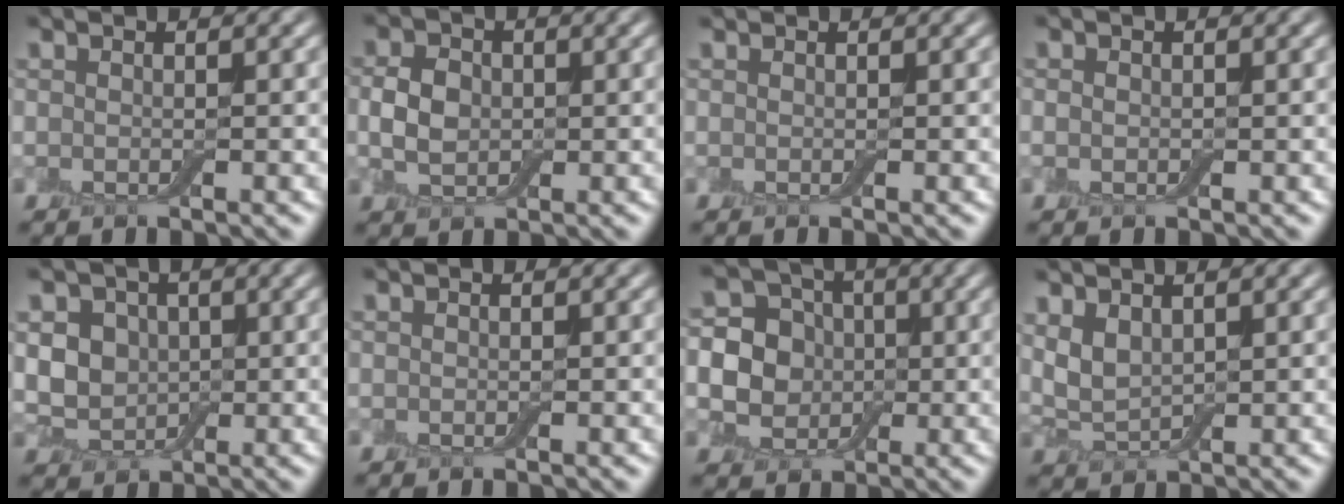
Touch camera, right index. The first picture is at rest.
{"total": 3.1, "force": [0.1, 2.4, 2.0], "torque": [-0.043, 0.002, -0.004]}
{"total": 0.0}
{"total": 0.7, "force": [0.1, 0.5, 0.4], "torque": [-0.009, 0.001, 0.000]}
{"total": 5.1, "force": [0.8, 4.2, 2.6], "torque": [-0.042, 0.013, -0.006]}
{"total": 0.0}
{"total": 10.9, "force": [0.3, 10.1, 4.2], "torque": [-0.110, 0.035, -0.018]}
{"total": 2.8, "force": [1.3, 1.6, 1.9], "torque": [-0.045, 0.001, 0.029]}